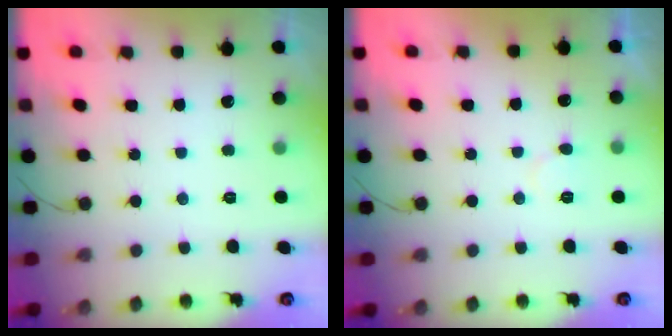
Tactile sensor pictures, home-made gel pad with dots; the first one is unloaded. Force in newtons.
{"total": 5.2, "press": 5.2, "slide": 0.3}